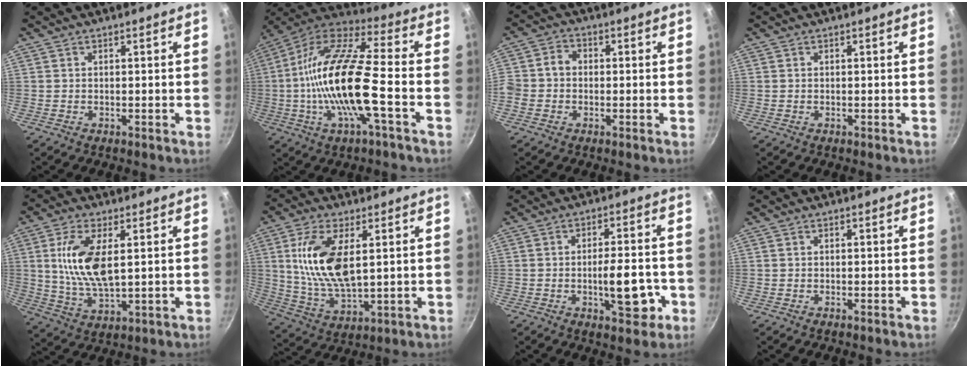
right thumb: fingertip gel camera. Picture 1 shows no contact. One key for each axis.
{"total": 20.7, "fx": -3.7, "fy": 5.6, "fz": 19.6, "tx": -0.371, "ty": 0.035, "tz": -0.087}
{"total": 4.9, "fx": -0.6, "fy": 4.2, "fz": 2.4, "tx": -0.030, "ty": 0.015, "tz": -0.024}
{"total": 0.0}
{"total": 12.1, "fx": 2.6, "fy": 5.5, "fz": 10.5, "tx": -0.202, "ty": -0.010, "tz": 0.055}
{"total": 14.5, "fx": 3.4, "fy": 6.9, "fz": 12.3, "tx": -0.235, "ty": -0.014, "tz": 0.071}
{"total": 9.9, "fx": -2.9, "fy": 4.0, "fz": 8.6, "tx": -0.100, "ty": 0.014, "tz": -0.038}
{"total": 0.0}